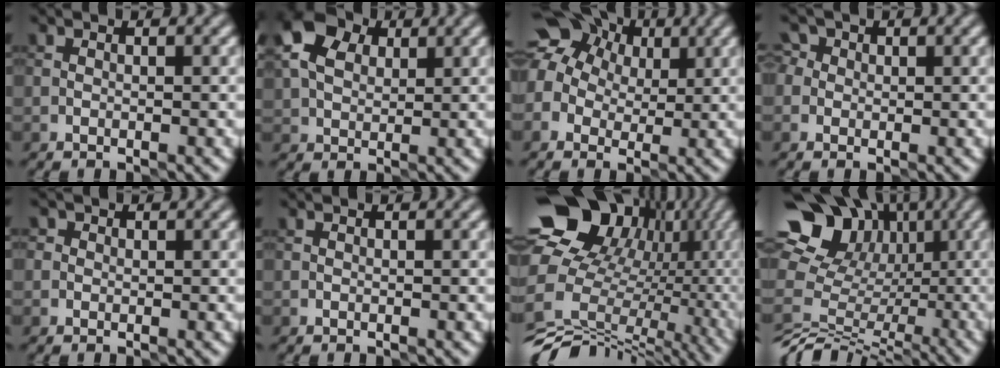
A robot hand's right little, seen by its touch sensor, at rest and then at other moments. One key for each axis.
{"total": 8.7, "fx": 4.0, "fy": 6.1, "fz": 4.8, "tx": -0.105, "ty": 0.034, "tz": 0.058}
{"total": 9.9, "fx": 3.7, "fy": 7.8, "fz": 4.9, "tx": -0.082, "ty": 0.042, "tz": 0.031}
{"total": 2.4, "fx": 1.0, "fy": 2.0, "fz": 0.8, "tx": 0.008, "ty": 0.013, "tz": -0.006}
{"total": 1.6, "fx": 0.8, "fy": 1.3, "fz": 0.5, "tx": 0.006, "ty": 0.008, "tz": -0.012}
{"total": 0.0}
{"total": 18.1, "fx": 0.8, "fy": 15.0, "fz": 10.1, "tx": -0.158, "ty": 0.045, "tz": 0.035}
{"total": 12.4, "fx": 0.6, "fy": 10.8, "fz": 6.0, "tx": -0.125, "ty": 0.020, "tz": 0.027}